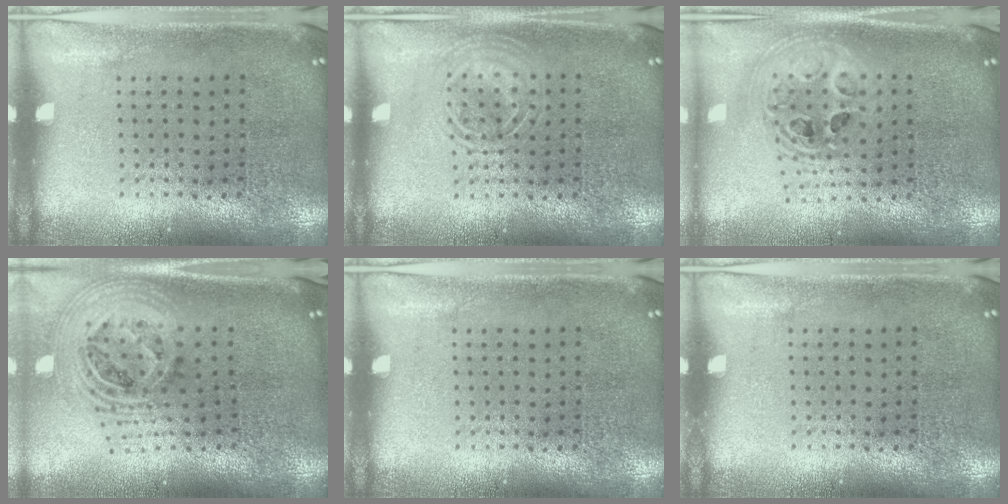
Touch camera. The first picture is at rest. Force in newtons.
{"total": 2.0, "press": 1.9, "slide": 0.3}
{"total": 2.1, "press": 1.7, "slide": 1.3}
{"total": 2.7, "press": 1.9, "slide": 1.9}
{"total": 0.0}
{"total": 0.0}